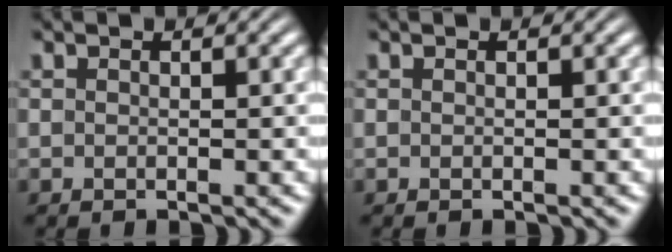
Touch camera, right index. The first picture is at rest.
{"total": 0.0}